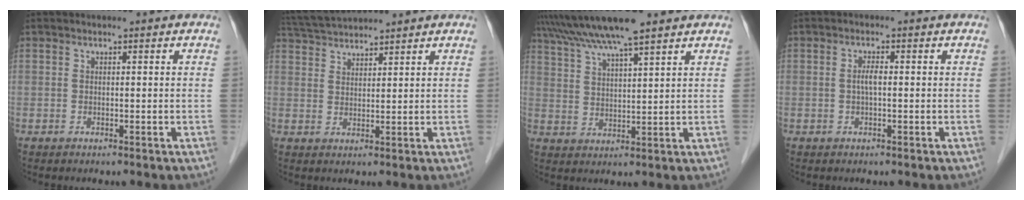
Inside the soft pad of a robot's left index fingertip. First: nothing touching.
{"total": 6.5, "force": [6.2, 0.2, 1.7], "torque": [-0.040, 0.033, 0.115]}
{"total": 10.5, "force": [8.6, -0.1, 5.9], "torque": [-0.110, 0.029, 0.143]}
{"total": 1.7, "force": [-0.5, 0.2, 1.6], "torque": [-0.034, -0.001, -0.009]}